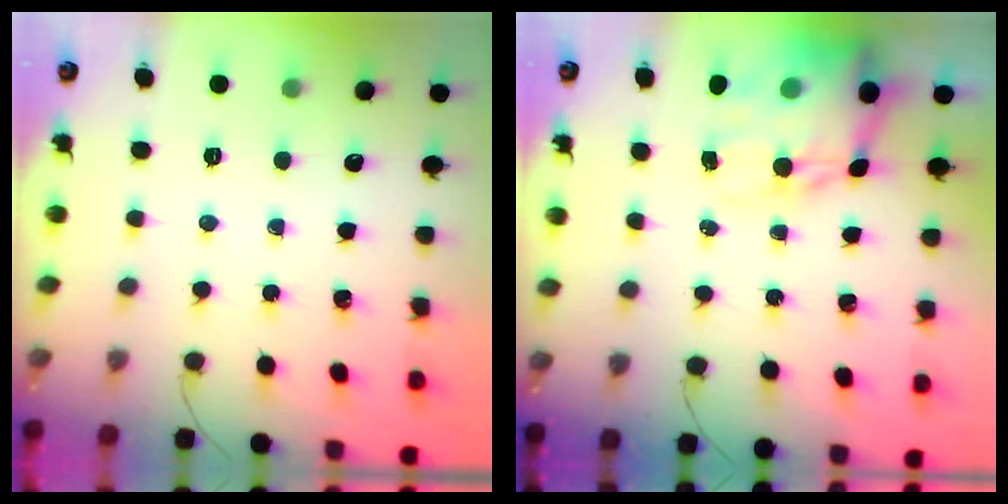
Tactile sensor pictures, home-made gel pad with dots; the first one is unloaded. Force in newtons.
{"total": 15.7, "press": 15.2, "slide": 3.7}